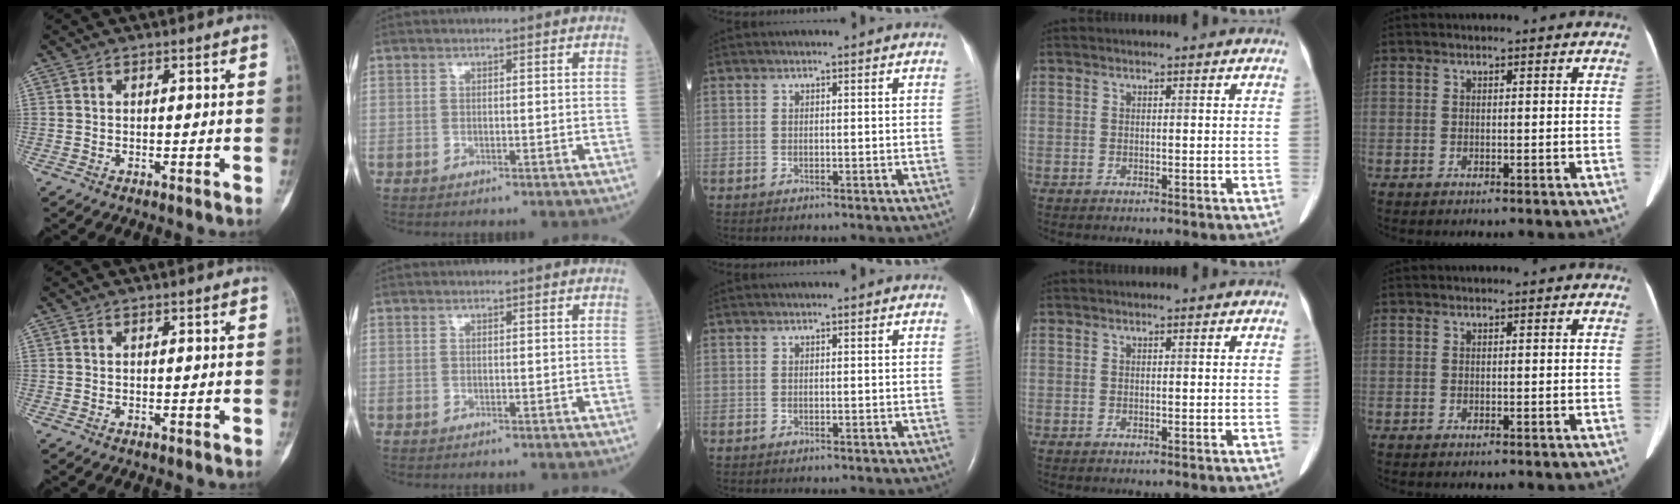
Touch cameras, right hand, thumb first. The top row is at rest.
{}